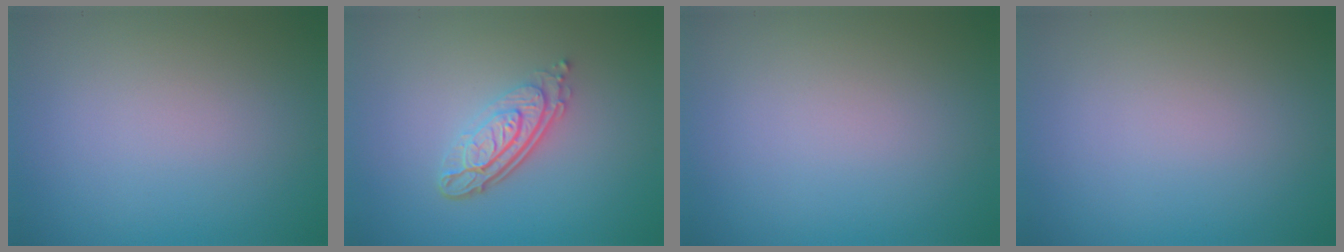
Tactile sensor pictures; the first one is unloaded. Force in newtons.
{"total": 4.5, "press": 3.1, "slide": 3.2}
{"total": 0.0}
{"total": 0.0}